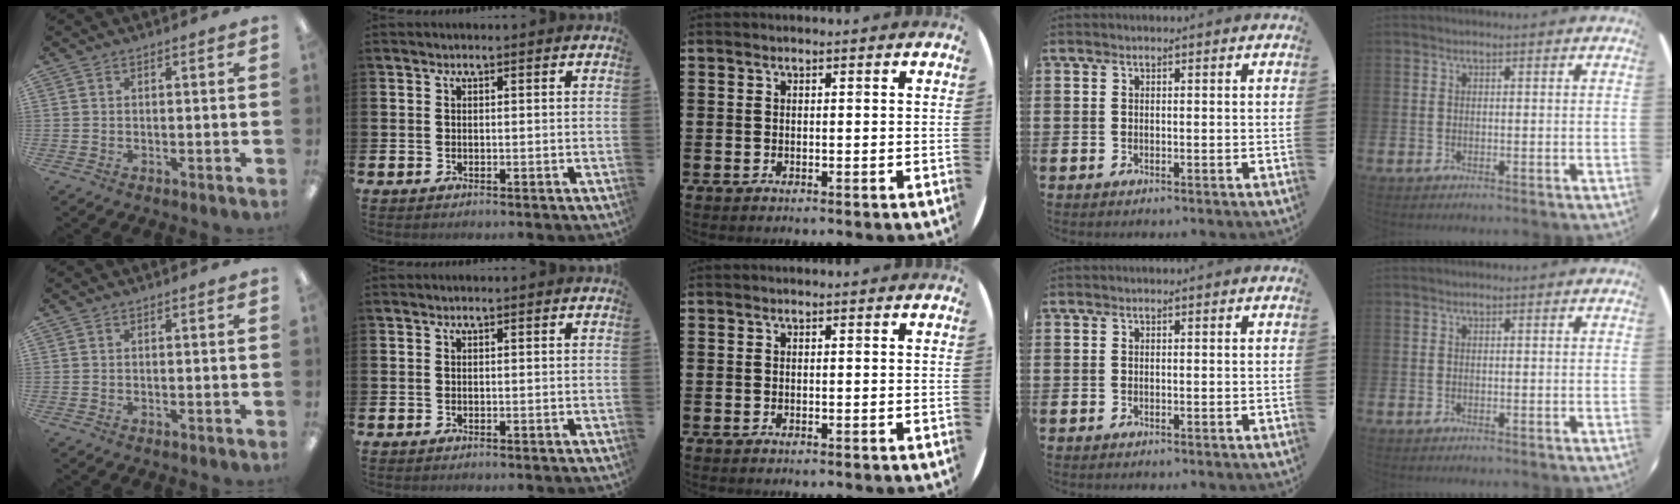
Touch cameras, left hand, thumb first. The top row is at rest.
{}